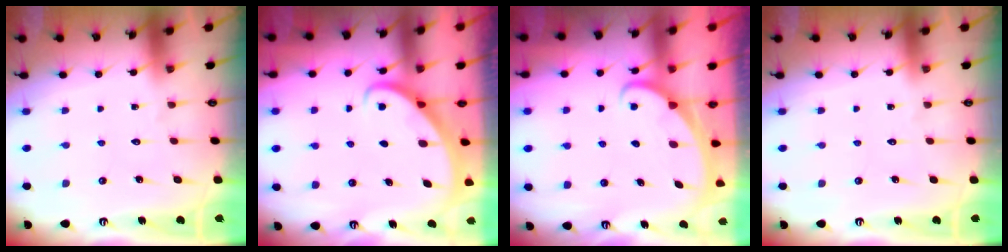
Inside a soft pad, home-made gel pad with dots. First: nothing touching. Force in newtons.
{"total": 2.8, "press": 2.8, "slide": 0.2}
{"total": 1.9, "press": 1.9, "slide": 0.1}
{"total": 0.0}